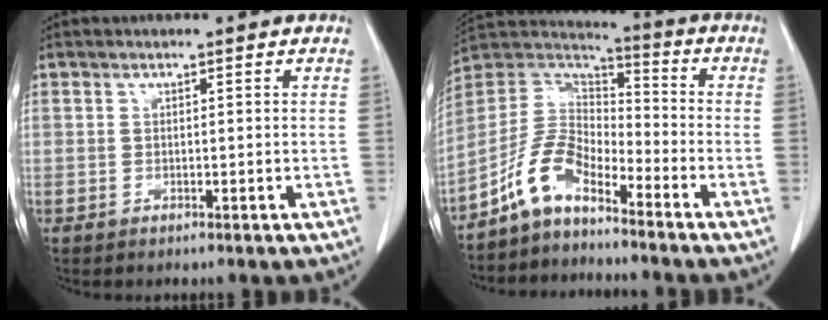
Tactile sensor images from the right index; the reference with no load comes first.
{"total": 8.8, "force": [-6.3, 4.0, 4.7], "torque": [-0.101, 0.032, -0.131]}